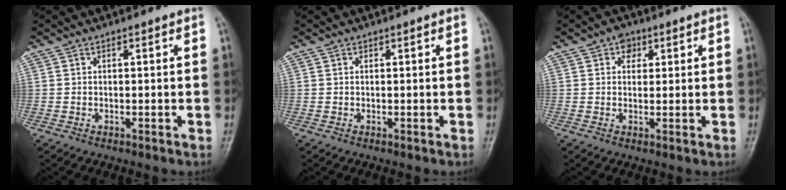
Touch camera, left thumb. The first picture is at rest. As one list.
[{"total": 0.0}, {"total": 2.9, "force": [1.3, 2.3, 1.3], "torque": [0.002, -0.002, 0.014]}]